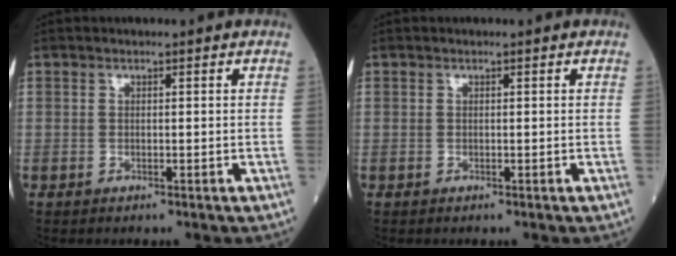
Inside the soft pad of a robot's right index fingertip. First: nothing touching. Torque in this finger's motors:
{"motor_torque": [0.00, 0.00, -0.04, 0.00]}